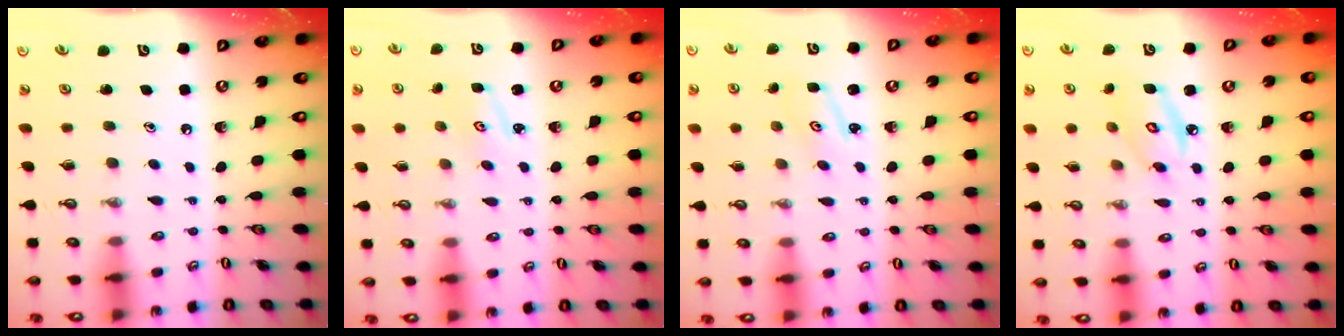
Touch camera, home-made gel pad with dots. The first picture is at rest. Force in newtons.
{"total": 2.8, "press": 2.8, "slide": 0.3}
{"total": 2.0, "press": 2.0, "slide": 0.2}
{"total": 7.6, "press": 7.6, "slide": 0.4}